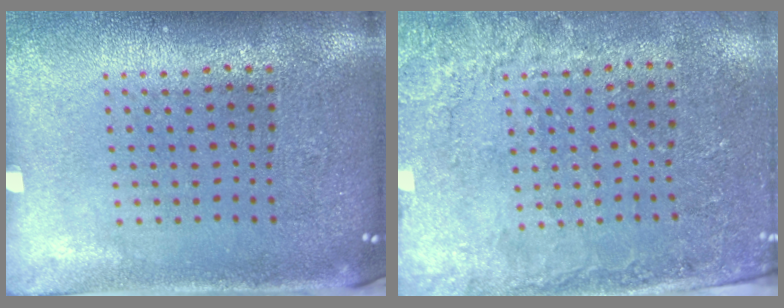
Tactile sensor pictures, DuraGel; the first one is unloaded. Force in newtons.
{"total": 2.5, "press": 2.4, "slide": 0.9}